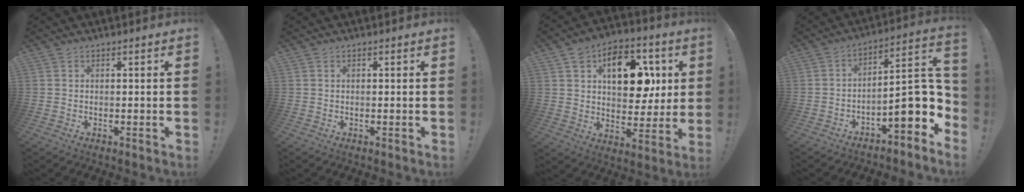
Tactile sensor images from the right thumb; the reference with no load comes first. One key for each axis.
{"total": 0.0}
{"total": 16.4, "fx": 5.8, "fy": 10.8, "fz": 10.9, "tx": -0.136, "ty": -0.015, "tz": 0.100}
{"total": 15.2, "fx": -3.1, "fy": 5.7, "fz": 13.8, "tx": -0.180, "ty": 0.002, "tz": -0.045}